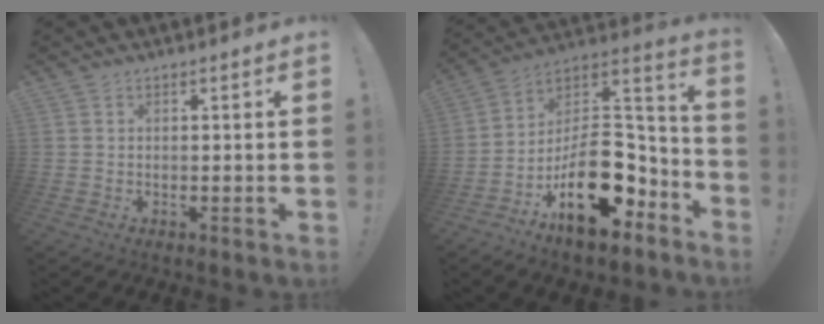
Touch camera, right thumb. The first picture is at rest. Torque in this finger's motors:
{"motor_torque": [3.48, 1.52, 1.85, -0.92, 0.64]}